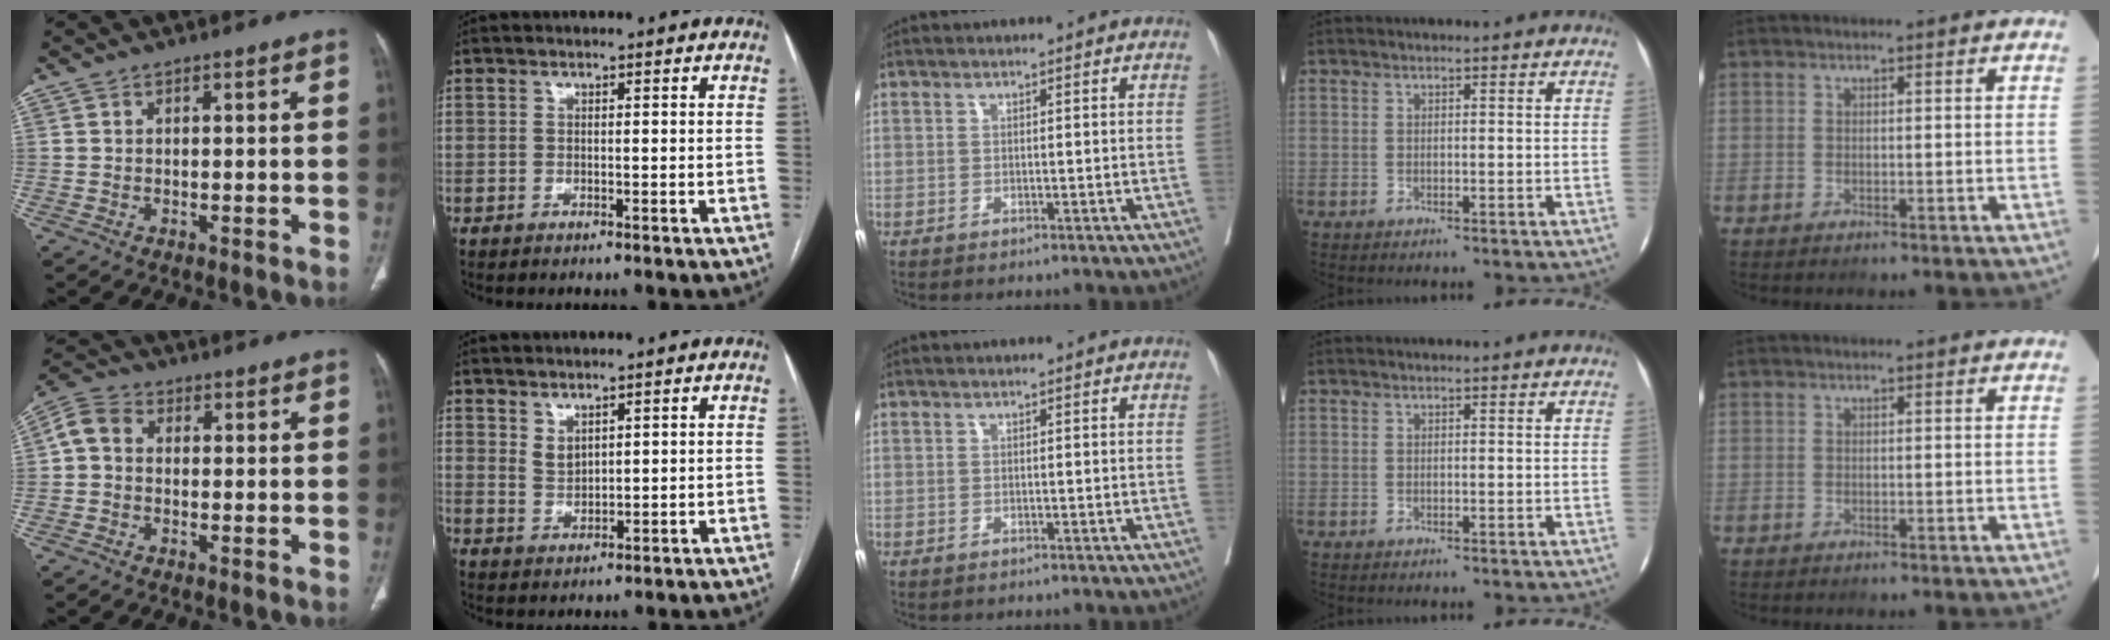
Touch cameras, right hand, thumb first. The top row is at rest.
{"thumb": {"total": 5.1, "force": [0.2, 4.0, 3.2], "torque": [-0.058, 0.017, -0.011]}, "index": {"total": 2.5, "force": [1.7, 1.3, 1.3], "torque": [-0.027, -0.003, 0.043]}}